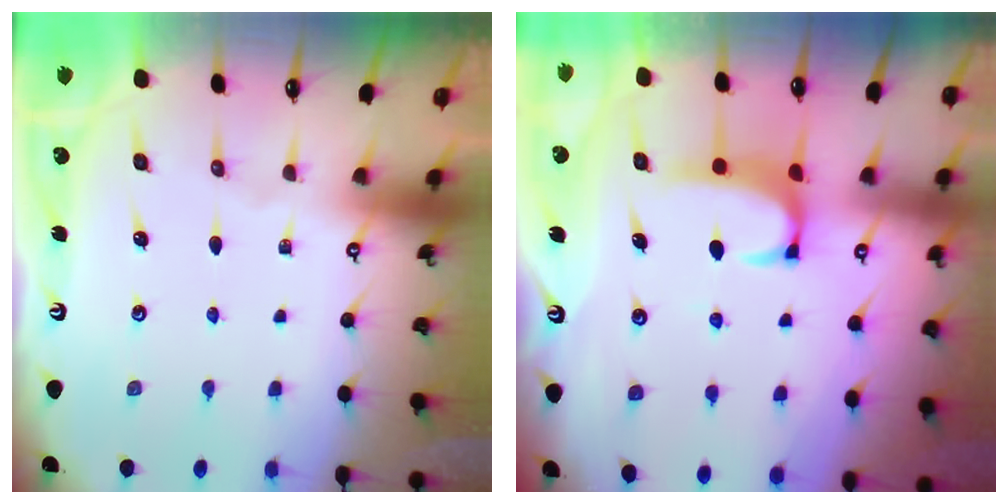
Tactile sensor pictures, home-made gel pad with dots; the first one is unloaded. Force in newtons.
{"total": 1.8, "press": 1.8, "slide": 0.4}